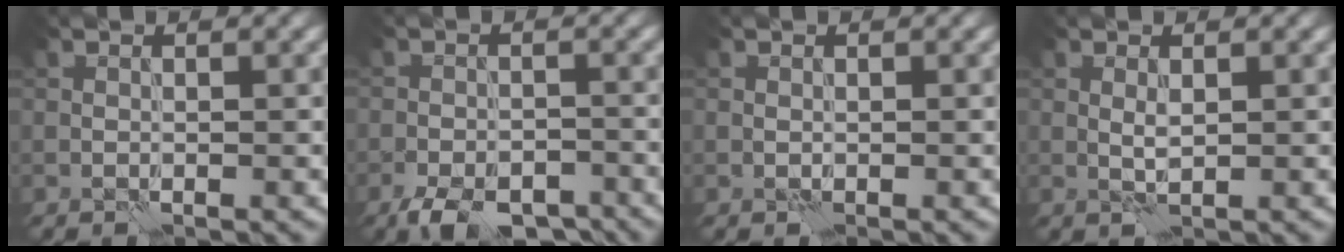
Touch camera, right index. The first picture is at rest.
{"total": 6.5, "force": [-4.8, 2.6, 3.5], "torque": [-0.048, -0.010, -0.078]}
{"total": 0.0}
{"total": 0.9, "force": [0.4, 0.1, 0.8], "torque": [-0.020, 0.002, 0.009]}